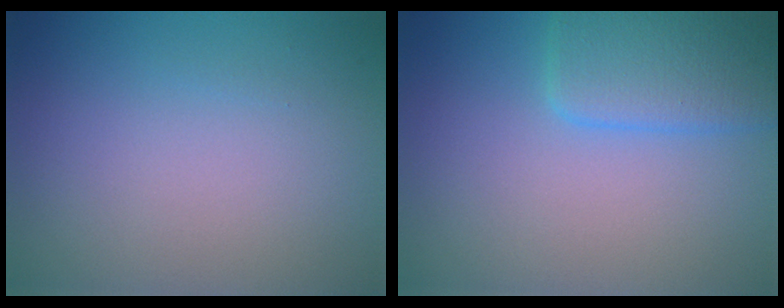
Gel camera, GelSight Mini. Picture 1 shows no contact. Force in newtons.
{"total": 4.5, "press": 4.5, "slide": 0.1}